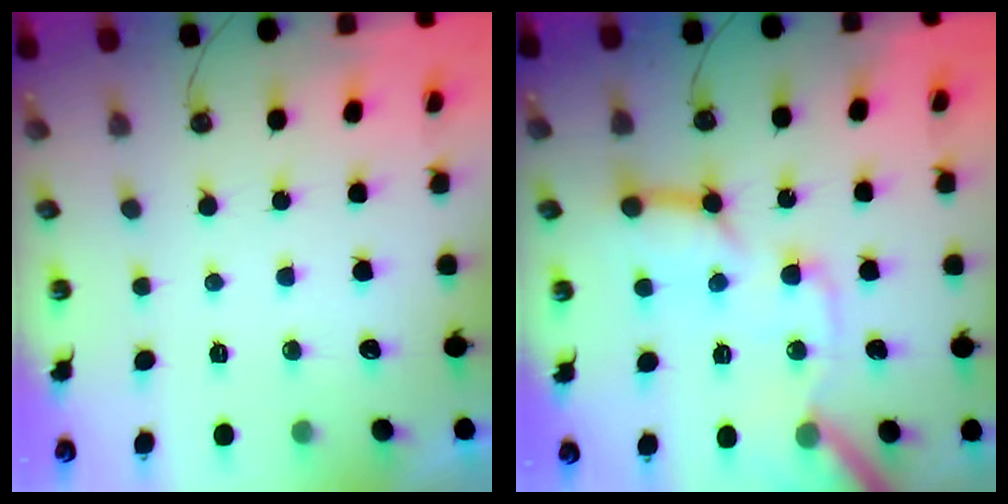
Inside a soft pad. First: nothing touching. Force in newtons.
{"total": 18.3, "press": 18.2, "slide": 2.3}